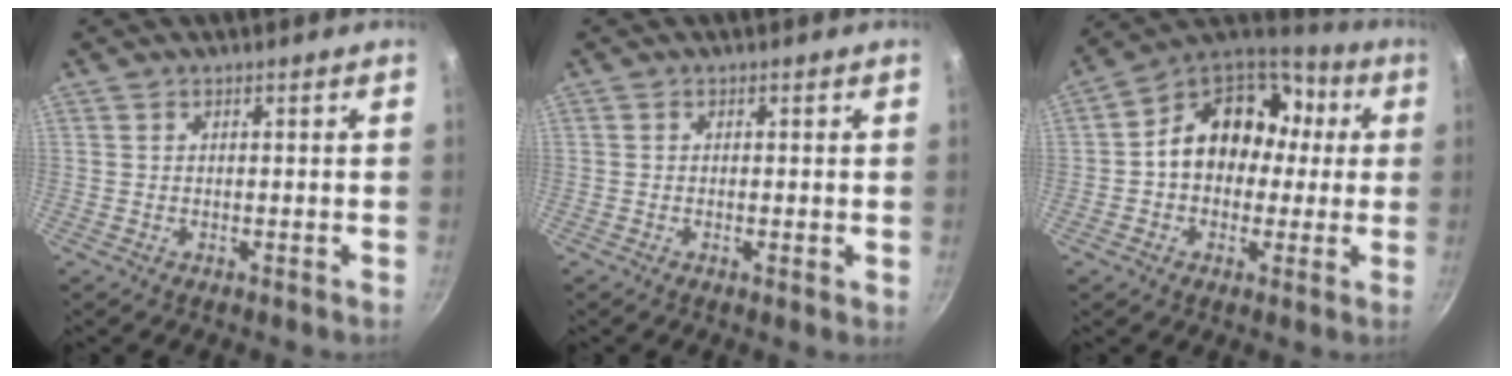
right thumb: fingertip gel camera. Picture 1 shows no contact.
{"total": 1.2, "force": [-0.2, 0.3, 1.1], "torque": [-0.016, -0.002, -0.005]}
{"total": 17.2, "force": [1.2, 13.8, 10.2], "torque": [-0.115, 0.051, 0.007]}